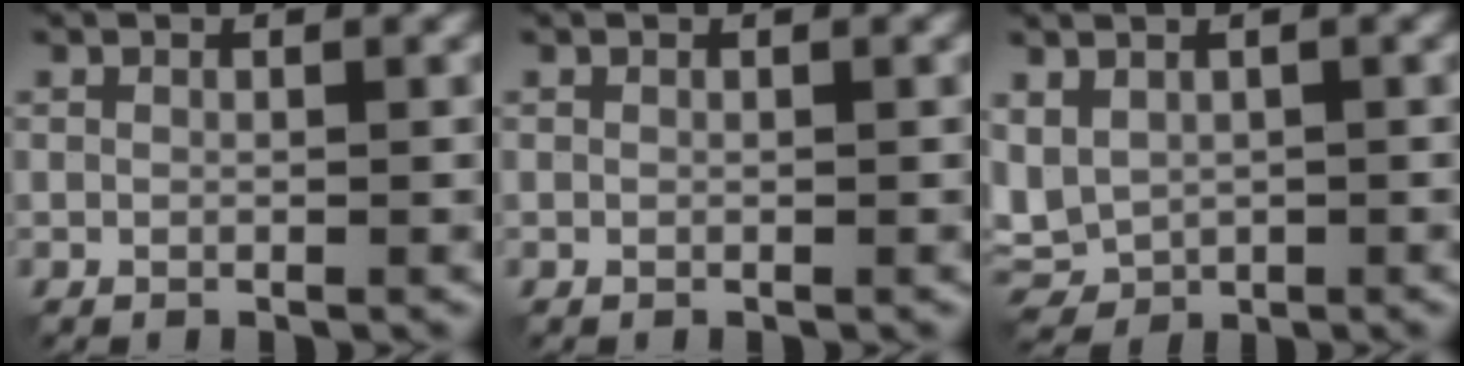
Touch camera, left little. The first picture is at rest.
{"total": 0.0}
{"total": 3.5, "force": [0.3, 2.8, 2.1], "torque": [-0.052, -0.004, 0.008]}